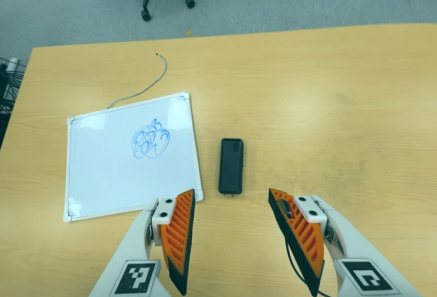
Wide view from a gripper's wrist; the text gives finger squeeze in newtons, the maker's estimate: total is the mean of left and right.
{"total": 0.0}